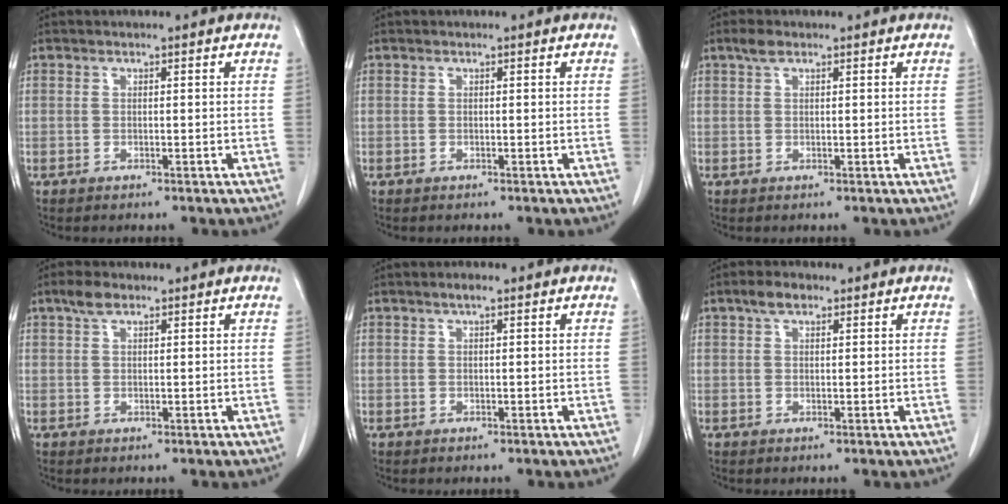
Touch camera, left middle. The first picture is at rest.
{"total": 0.0}
{"total": 1.7, "force": [1.1, 0.7, 1.0], "torque": [-0.024, 0.010, 0.022]}
{"total": 2.4, "force": [1.6, 1.1, 1.5], "torque": [-0.034, 0.010, 0.032]}
{"total": 1.1, "force": [0.7, 0.2, 0.8], "torque": [-0.017, 0.003, 0.012]}
{"total": 2.6, "force": [1.6, 1.3, 1.6], "torque": [-0.033, 0.009, 0.031]}